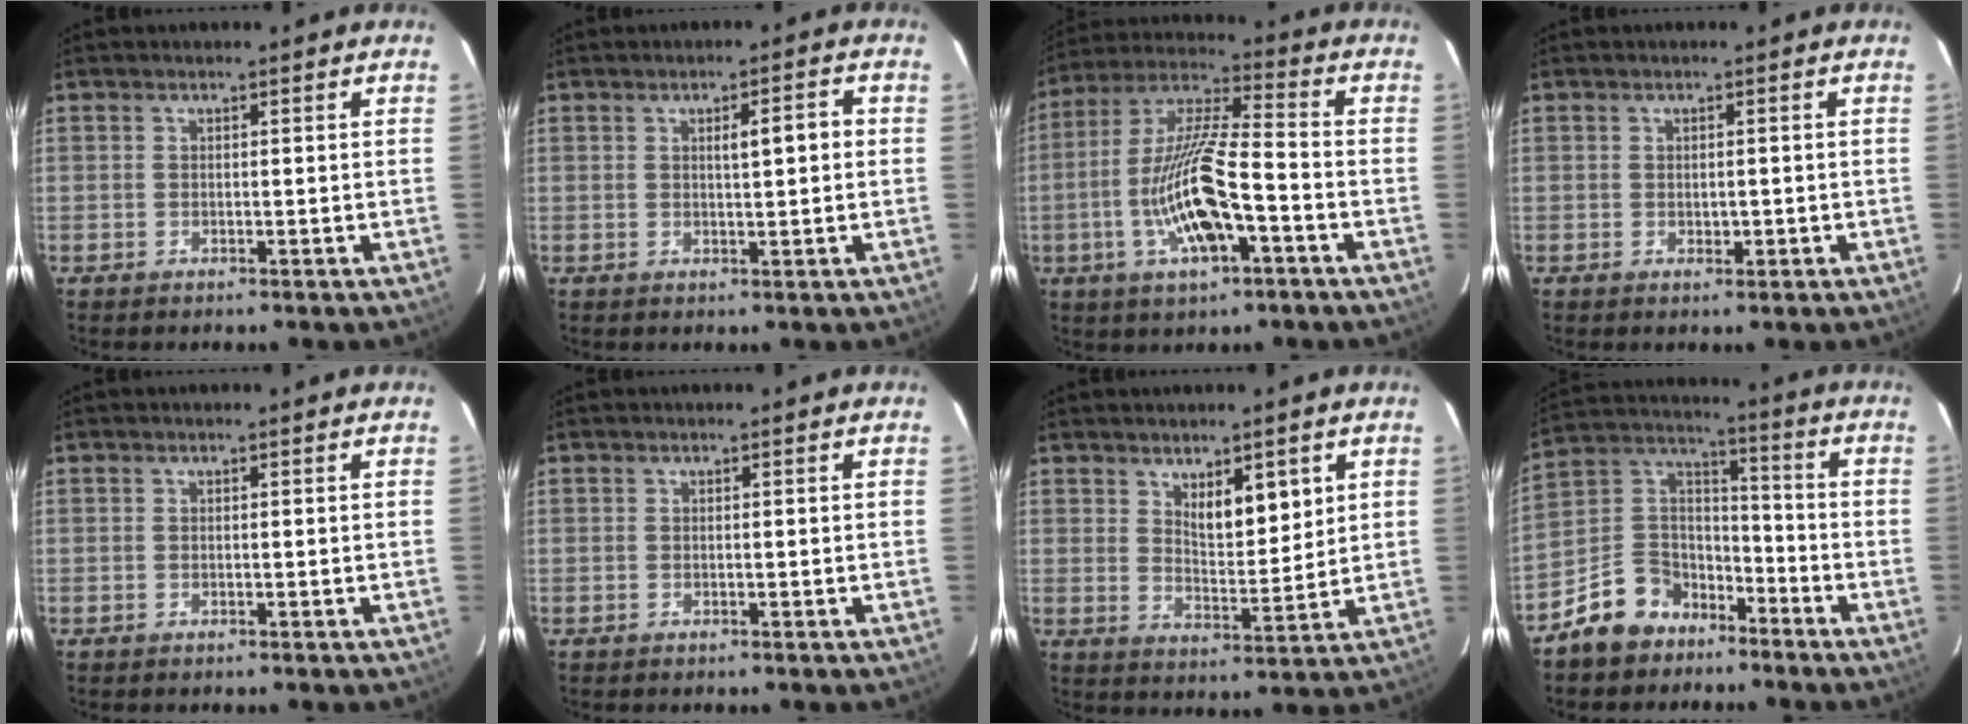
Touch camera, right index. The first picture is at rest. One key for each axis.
{"total": 3.5, "fx": 0.5, "fy": 0.6, "fz": 3.5, "tx": -0.055, "ty": 0.009, "tz": 0.009}
{"total": 14.9, "fx": -4.4, "fy": 2.9, "fz": 14.0, "tx": -0.280, "ty": 0.000, "tz": -0.076}
{"total": 1.3, "fx": -0.2, "fy": 0.7, "fz": 1.1, "tx": -0.018, "ty": -0.001, "tz": 0.001}
{"total": 0.0}
{"total": 0.0}
{"total": 6.5, "fx": 3.1, "fy": 1.6, "fz": 5.4, "tx": -0.093, "ty": -0.010, "tz": 0.056}
{"total": 10.5, "fx": -7.4, "fy": 6.9, "fz": 2.7, "tx": -0.064, "ty": 0.041, "tz": -0.139}